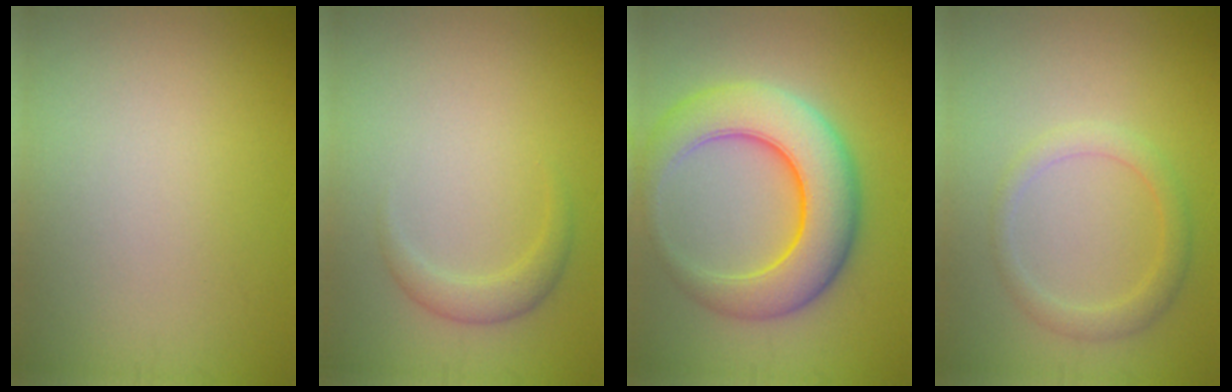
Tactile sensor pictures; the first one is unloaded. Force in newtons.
{"total": 1.8, "press": 1.8, "slide": 0.1}
{"total": 8.6, "press": 8.6, "slide": 0.2}
{"total": 2.3, "press": 2.3, "slide": 0.2}